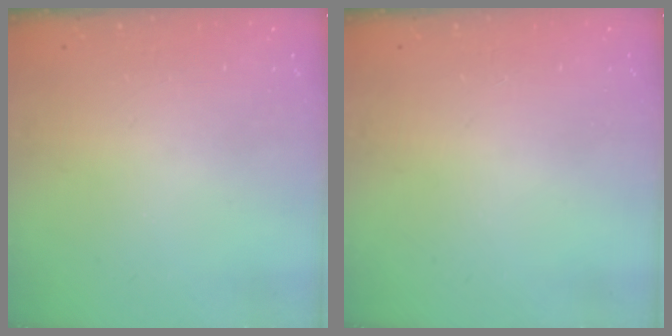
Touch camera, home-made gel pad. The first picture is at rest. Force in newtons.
{"total": 0.0}